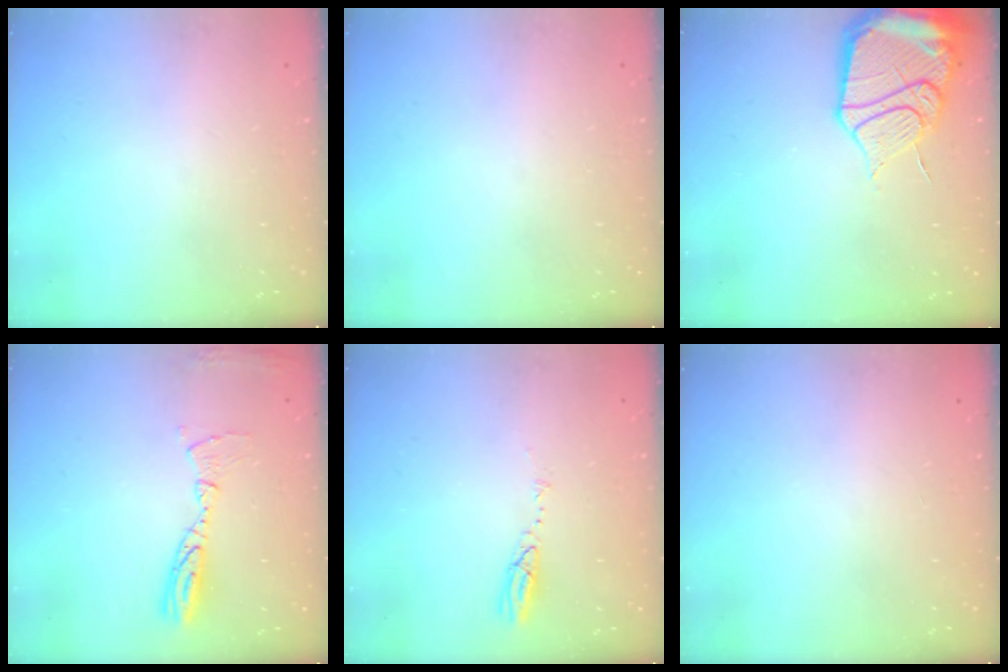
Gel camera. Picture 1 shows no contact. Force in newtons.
{"total": 0.0}
{"total": 17.6, "press": 17.4, "slide": 2.9}
{"total": 10.0, "press": 10.0, "slide": 0.8}
{"total": 3.9, "press": 3.9, "slide": 0.4}
{"total": 0.0}